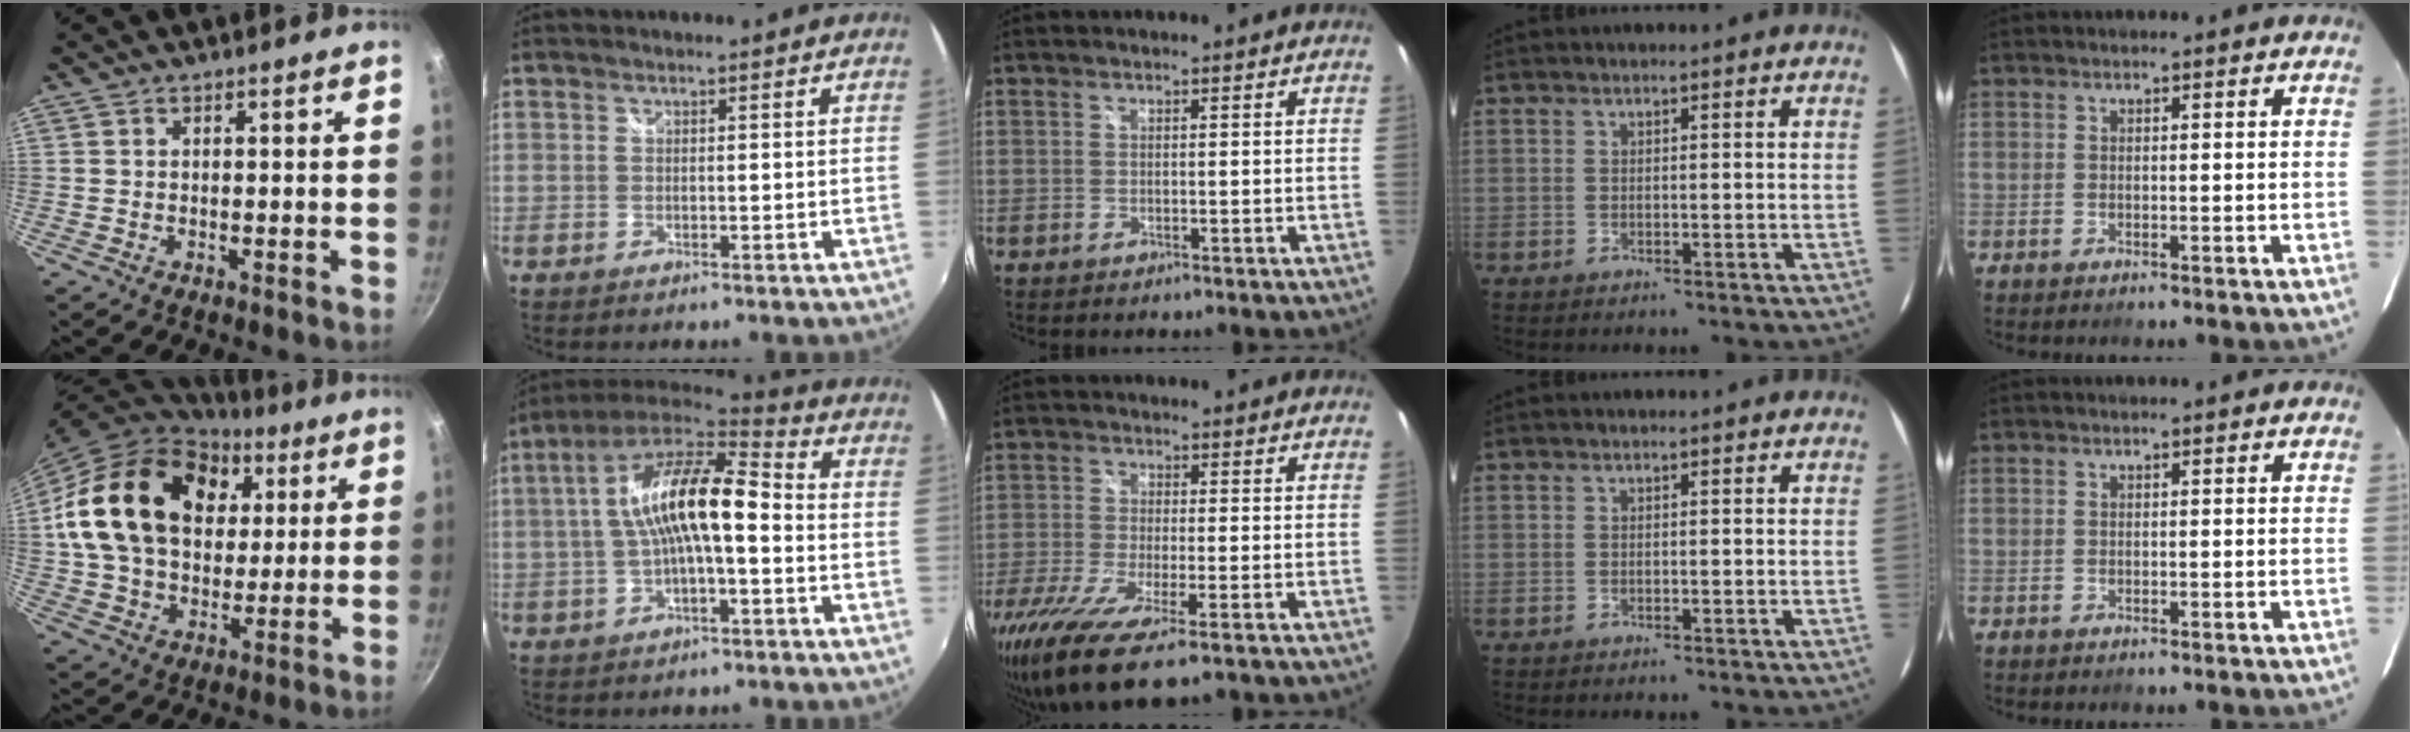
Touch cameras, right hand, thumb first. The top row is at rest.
{"thumb": {"total": 25.2, "force": [6.7, 18.2, 16.0], "torque": [-0.260, 0.008, 0.115]}, "index": {"total": 15.1, "force": [-0.5, 4.7, 14.3], "torque": [-0.261, 0.023, -0.016]}, "middle": {"total": 12.7, "force": [-8.2, 2.1, 9.4], "torque": [-0.205, -0.056, -0.149]}}